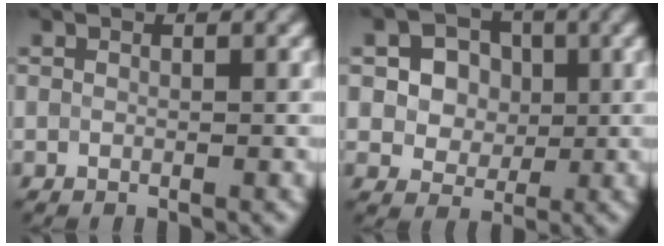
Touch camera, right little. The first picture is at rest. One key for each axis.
{"total": 5.3, "fx": 1.4, "fy": 4.5, "fz": 2.6, "tx": -0.047, "ty": 0.013, "tz": 0.015}